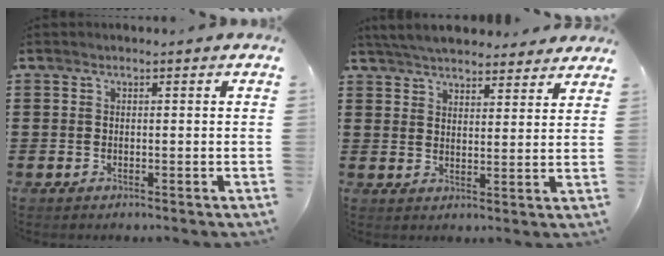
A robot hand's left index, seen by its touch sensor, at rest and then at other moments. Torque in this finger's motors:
{"motor_torque": [1.39, -0.75, 1.05, 0.21]}